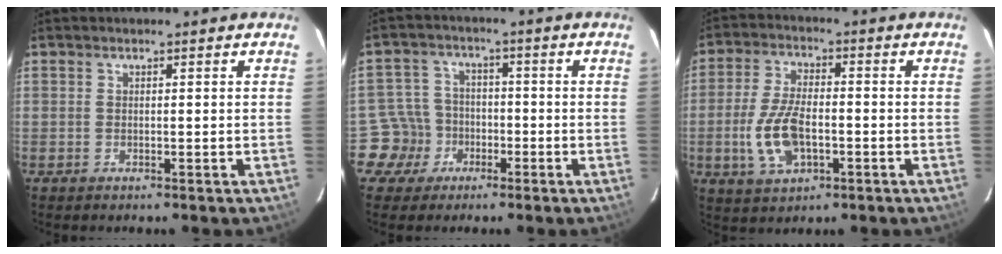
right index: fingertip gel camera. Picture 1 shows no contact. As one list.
[{"total": 6.6, "force": [-3.0, 5.8, -0.4], "torque": [-0.007, 0.029, -0.057]}, {"total": 10.4, "force": [-2.6, 5.2, 8.7], "torque": [-0.187, -0.001, -0.045]}]